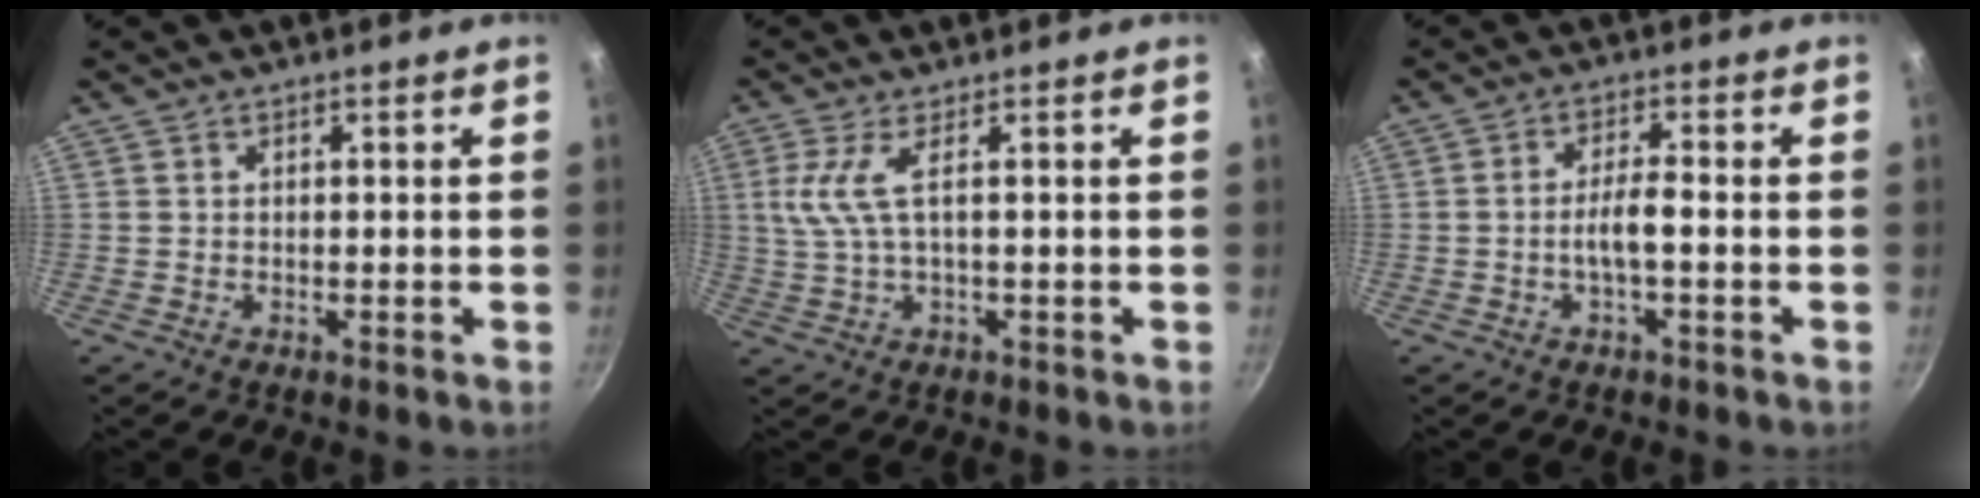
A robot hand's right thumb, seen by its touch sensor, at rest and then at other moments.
{"total": 5.4, "force": [0.7, 1.1, 5.3], "torque": [-0.126, -0.001, 0.020]}
{"total": 4.2, "force": [-1.2, 0.8, 3.9], "torque": [-0.077, 0.020, -0.025]}